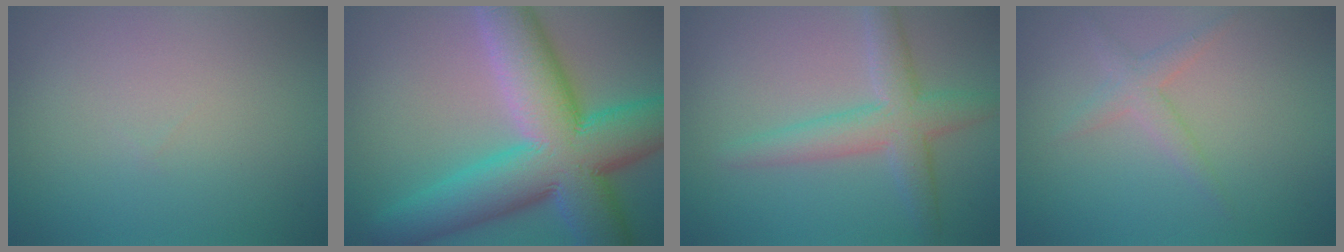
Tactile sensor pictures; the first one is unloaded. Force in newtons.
{"total": 14.8, "press": 14.8, "slide": 0.4}
{"total": 4.4, "press": 4.4, "slide": 0.0}
{"total": 1.8, "press": 1.8, "slide": 0.1}